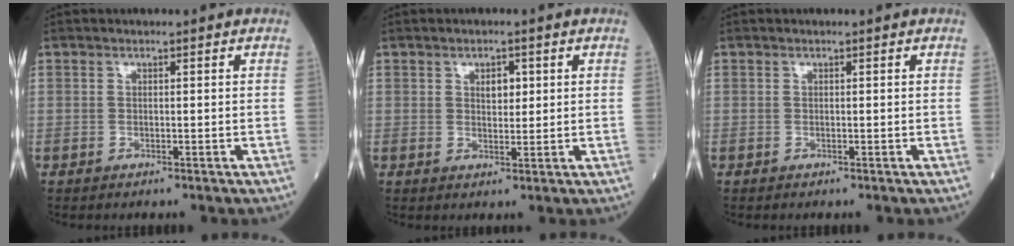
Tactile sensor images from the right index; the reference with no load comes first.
{"total": 2.5, "force": [0.9, 1.4, 1.9], "torque": [-0.027, 0.000, 0.014]}
{"total": 0.0}